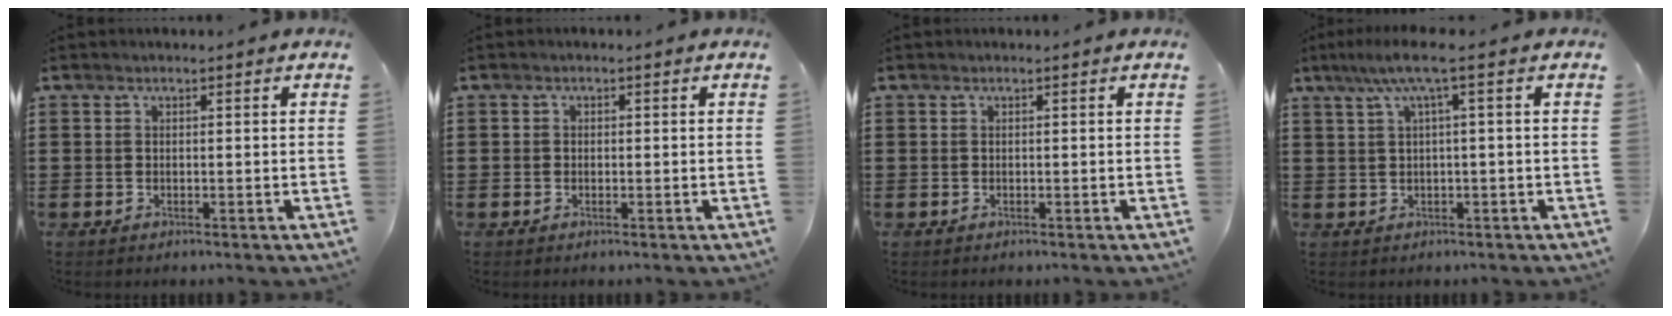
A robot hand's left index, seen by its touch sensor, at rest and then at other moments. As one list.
[{"total": 0.7, "force": [-0.1, 0.6, 0.3], "torque": [-0.007, 0.003, -0.002]}, {"total": 0.0}, {"total": 5.4, "force": [1.3, 0.3, 5.2], "torque": [-0.102, 0.004, 0.019]}]